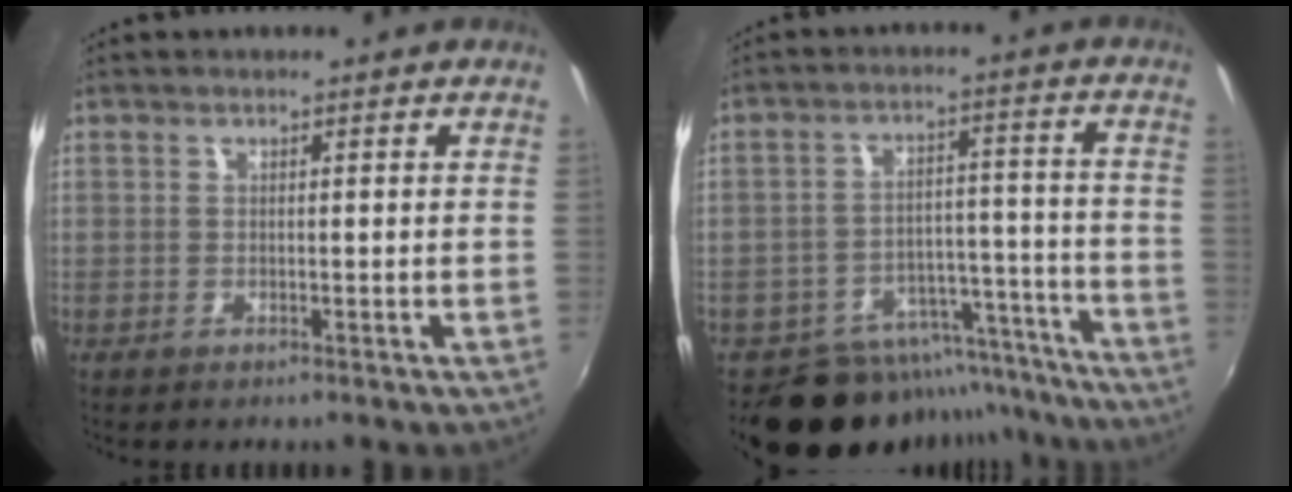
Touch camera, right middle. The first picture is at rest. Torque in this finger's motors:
{"motor_torque": [0.32, -1.29, 0.05, 0.00]}